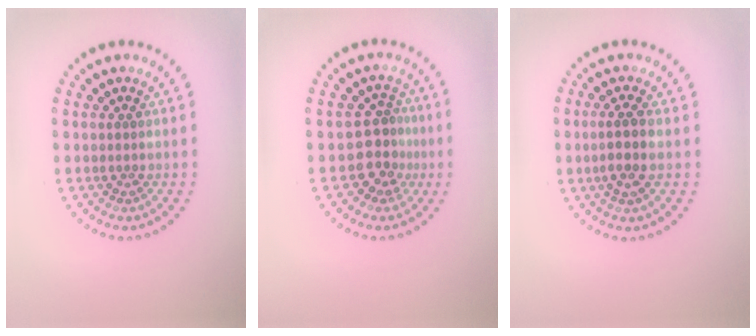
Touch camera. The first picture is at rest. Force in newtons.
{"total": 2.9, "press": 2.5, "slide": 1.6}
{"total": 2.5, "press": 2.2, "slide": 1.1}